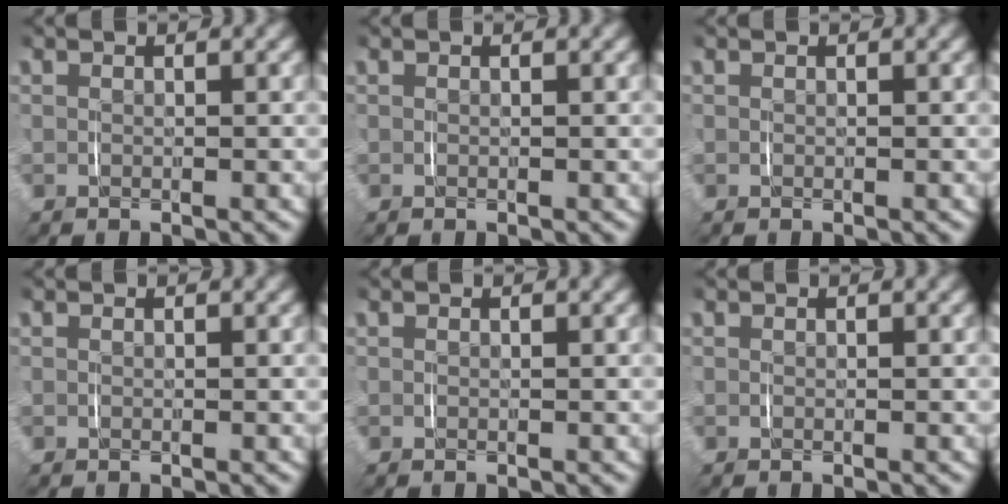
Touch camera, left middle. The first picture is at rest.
{"total": 0.0}
{"total": 0.0}
{"total": 0.0}
{"total": 0.0}
{"total": 0.0}